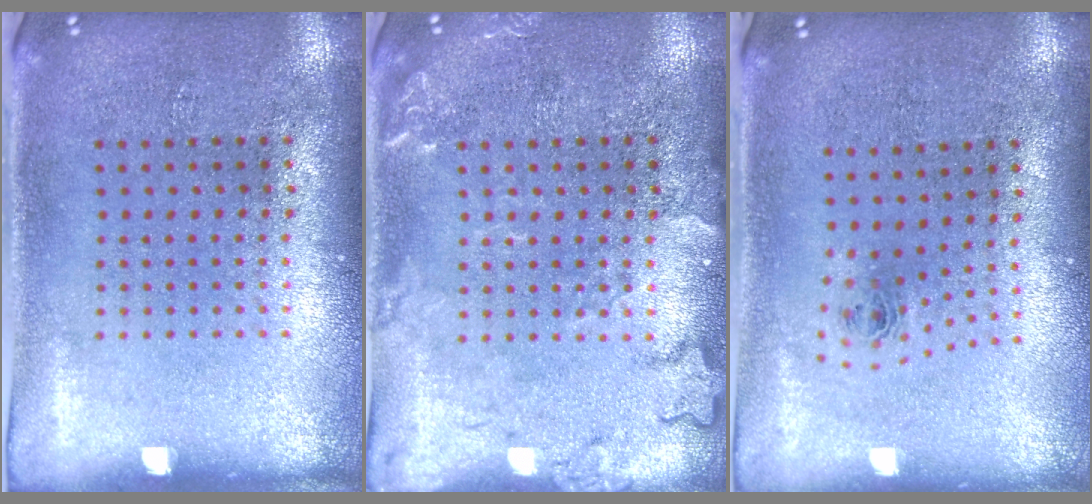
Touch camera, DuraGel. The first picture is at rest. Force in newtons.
{"total": 2.5, "press": 2.5, "slide": 0.4}
{"total": 0.8, "press": 0.3, "slide": 0.7}